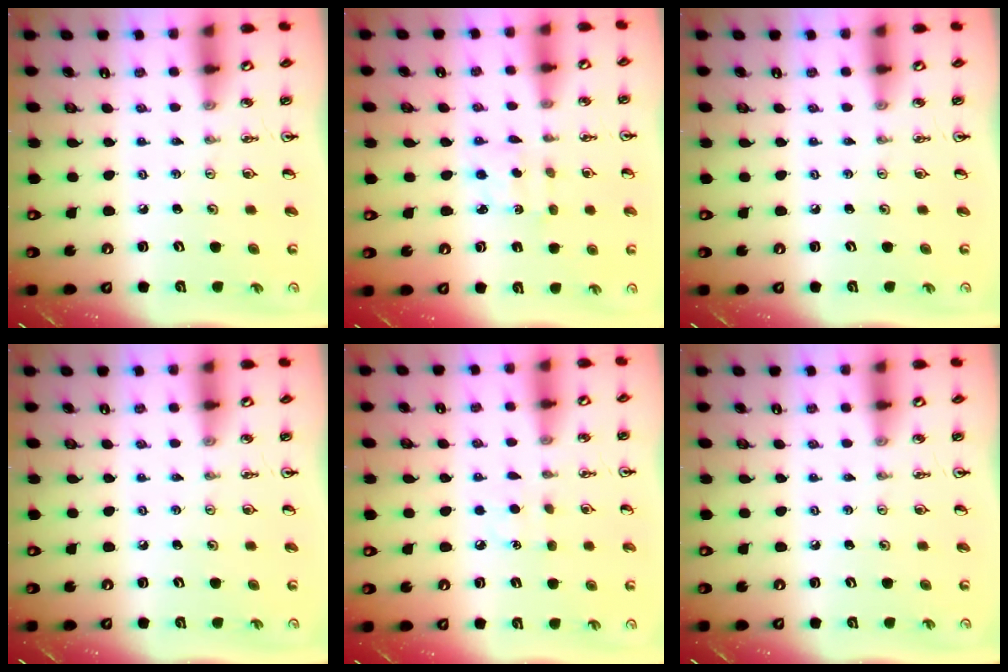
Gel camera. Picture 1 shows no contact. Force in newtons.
{"total": 1.8, "press": 1.6, "slide": 0.7}
{"total": 0.0}
{"total": 0.0}
{"total": 4.7, "press": 4.7, "slide": 0.5}
{"total": 0.0}